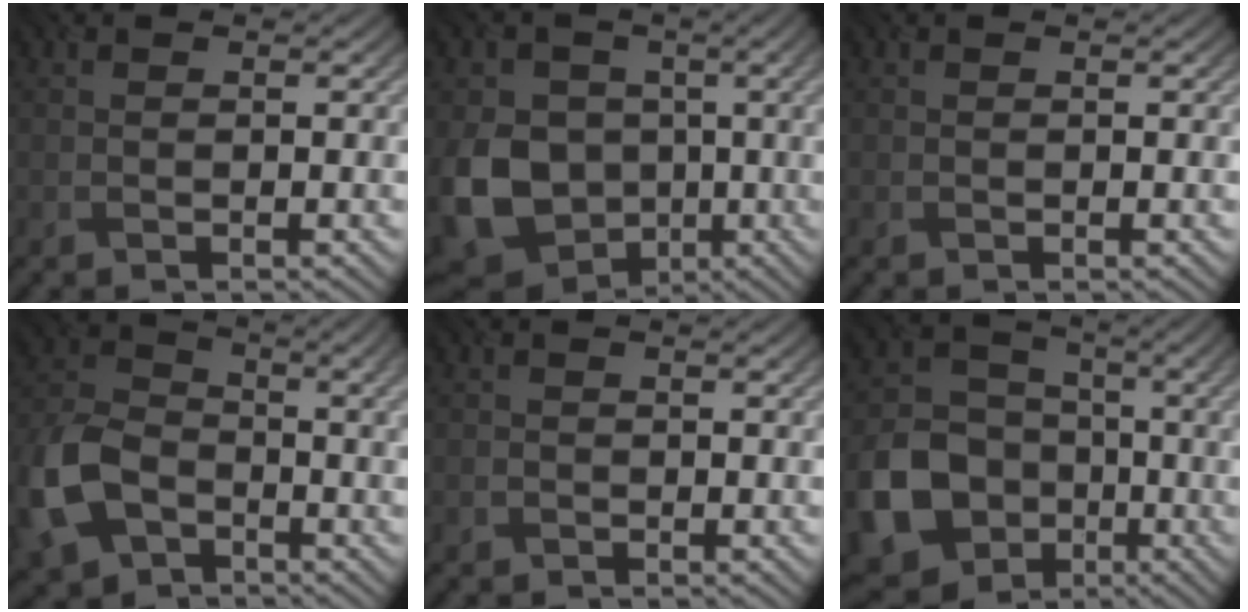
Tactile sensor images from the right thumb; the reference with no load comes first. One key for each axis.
{"total": 11.9, "fx": -1.5, "fy": 9.4, "fz": 7.1, "tx": -0.167, "ty": -0.030, "tz": -0.027}
{"total": 0.0}
{"total": 12.2, "fx": -4.6, "fy": 7.7, "fz": 8.3, "tx": -0.210, "ty": -0.011, "tz": -0.101}
{"total": 0.8, "fx": -0.5, "fy": 0.6, "fz": 0.2, "tx": -0.004, "ty": -0.003, "tz": -0.011}
{"total": 13.3, "fx": -4.6, "fy": 10.4, "fz": 6.9, "tx": -0.171, "ty": -0.040, "tz": -0.093}